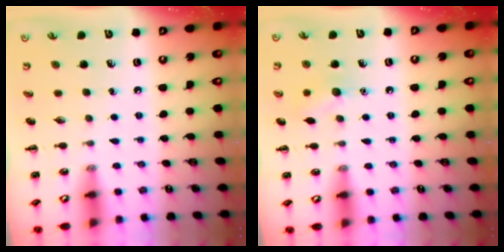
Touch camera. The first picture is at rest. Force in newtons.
{"total": 8.4, "press": 8.1, "slide": 1.8}